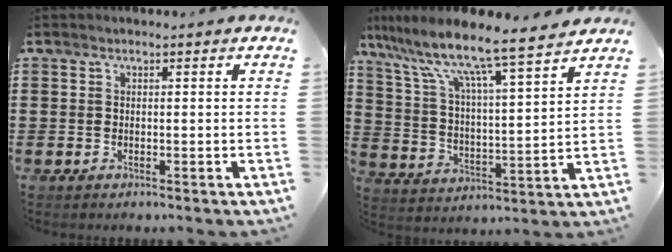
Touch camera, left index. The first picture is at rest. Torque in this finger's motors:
{"motor_torque": [2.14, 0.00, 0.83, 0.21]}